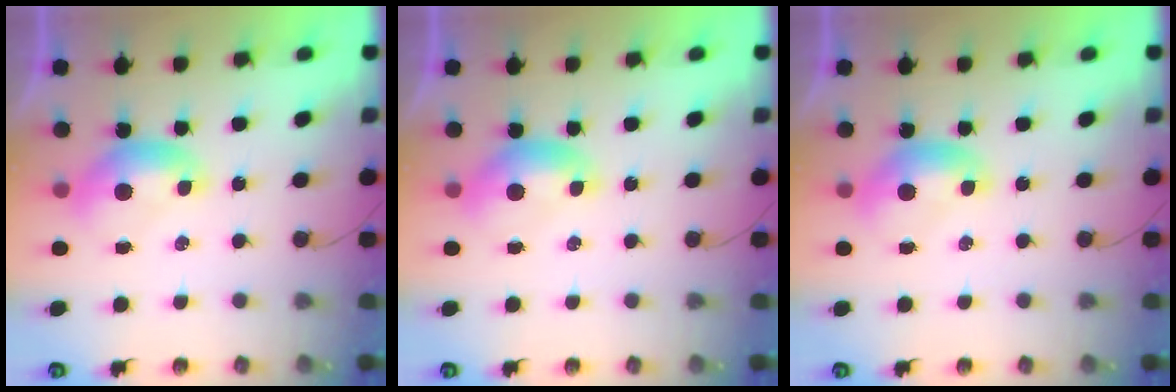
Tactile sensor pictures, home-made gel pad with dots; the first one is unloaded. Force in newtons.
{"total": 0.0}
{"total": 0.0}